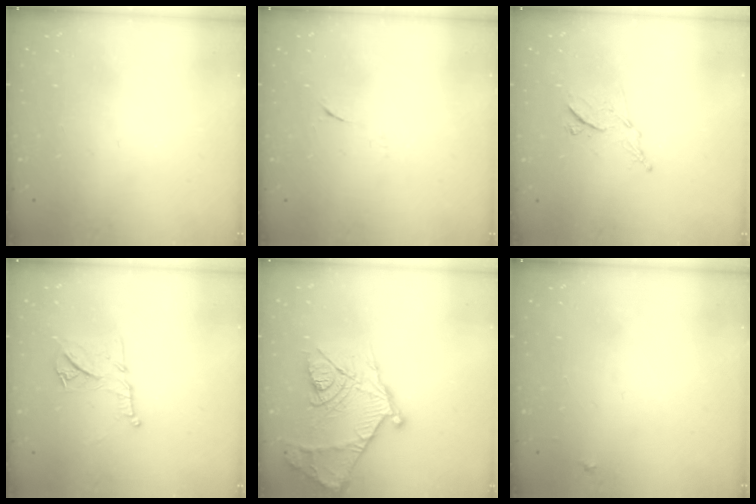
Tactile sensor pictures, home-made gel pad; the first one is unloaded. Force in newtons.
{"total": 4.5, "press": 4.4, "slide": 0.9}
{"total": 7.6, "press": 7.5, "slide": 1.1}
{"total": 11.4, "press": 11.4, "slide": 0.6}
{"total": 18.9, "press": 18.8, "slide": 1.6}
{"total": 4.1, "press": 4.1, "slide": 0.6}